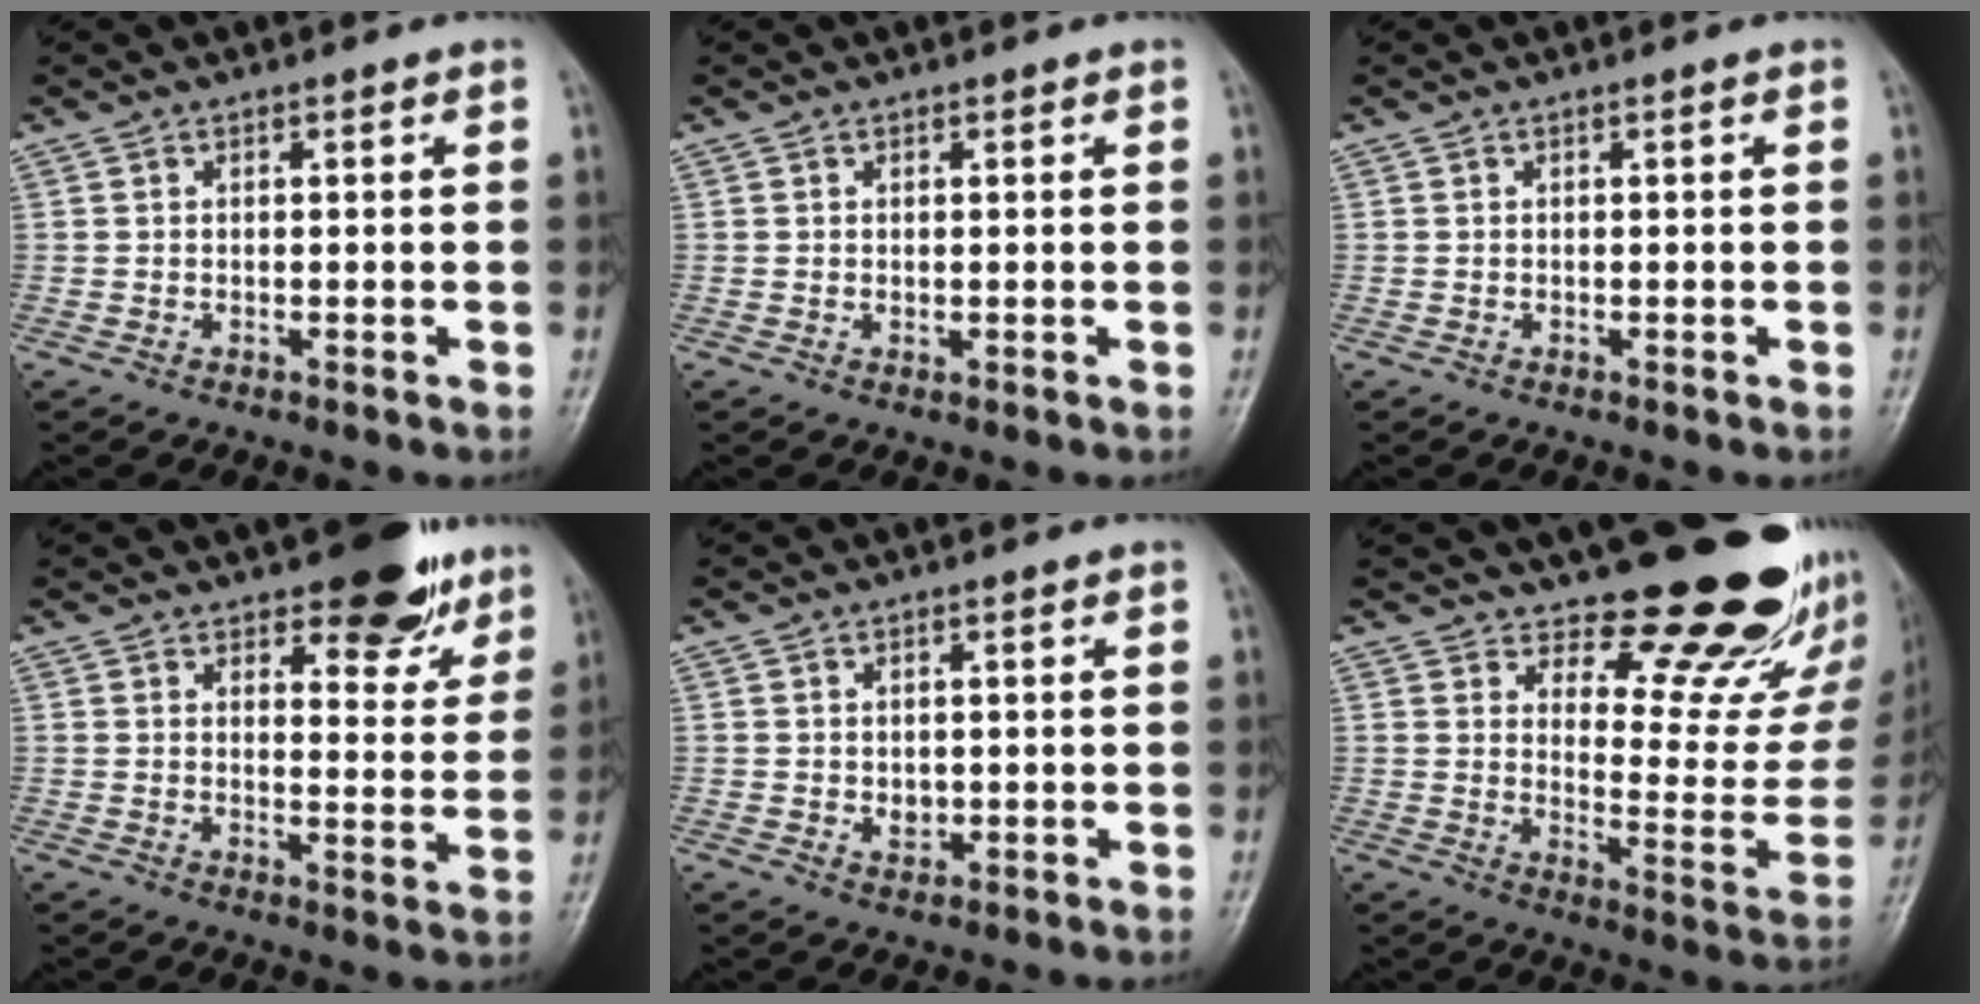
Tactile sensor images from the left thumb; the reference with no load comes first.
{"total": 0.8, "force": [0.4, 0.6, 0.5], "torque": [-0.003, -0.003, 0.005]}
{"total": 0.0}
{"total": 10.0, "force": [6.9, 4.4, 5.8], "torque": [-0.037, -0.041, 0.095]}
{"total": 2.2, "force": [0.1, 1.8, 1.3], "torque": [-0.011, -0.002, 0.005]}
{"total": 19.3, "force": [15.2, 6.8, 9.8], "torque": [-0.072, -0.137, 0.197]}